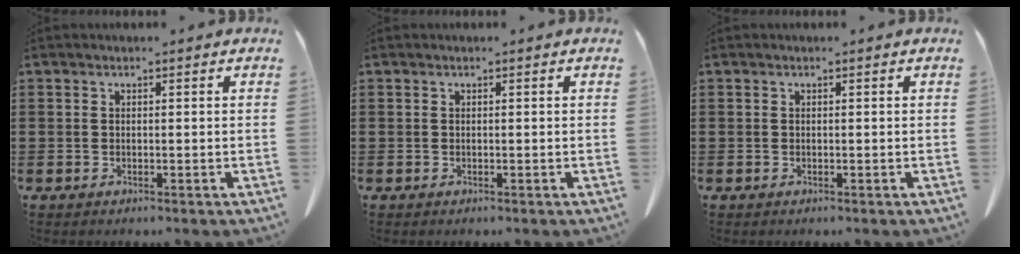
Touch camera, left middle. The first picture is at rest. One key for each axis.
{"total": 0.0}
{"total": 0.0}